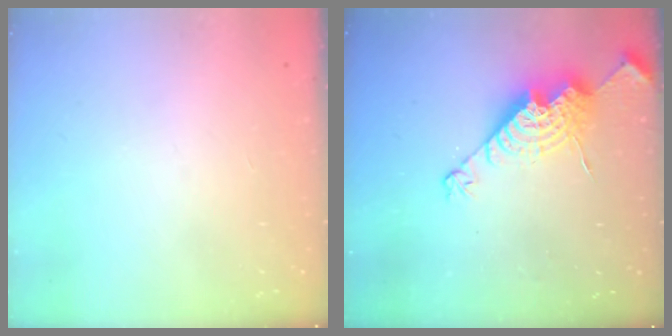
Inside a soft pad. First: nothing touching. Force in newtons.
{"total": 14.7, "press": 14.7, "slide": 1.2}